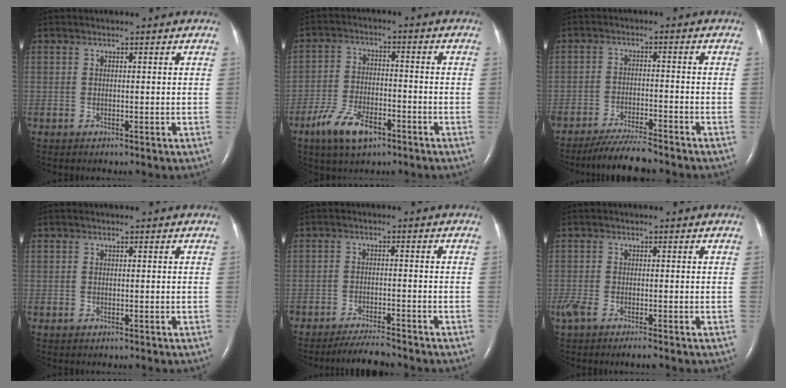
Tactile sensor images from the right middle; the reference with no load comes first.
{"total": 8.7, "force": [-5.2, 3.6, 5.9], "torque": [-0.126, -0.004, -0.093]}
{"total": 6.8, "force": [-6.2, 0.1, 2.7], "torque": [-0.047, -0.021, -0.109]}
{"total": 0.0}
{"total": 4.5, "force": [-4.3, 0.0, 1.3], "torque": [-0.026, -0.017, -0.076]}
{"total": 4.2, "force": [-3.1, 0.6, 2.8], "torque": [-0.057, -0.012, -0.055]}